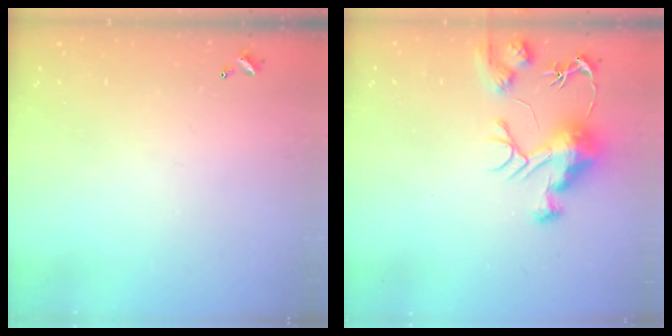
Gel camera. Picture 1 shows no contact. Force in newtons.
{"total": 12.3, "press": 12.3, "slide": 1.1}